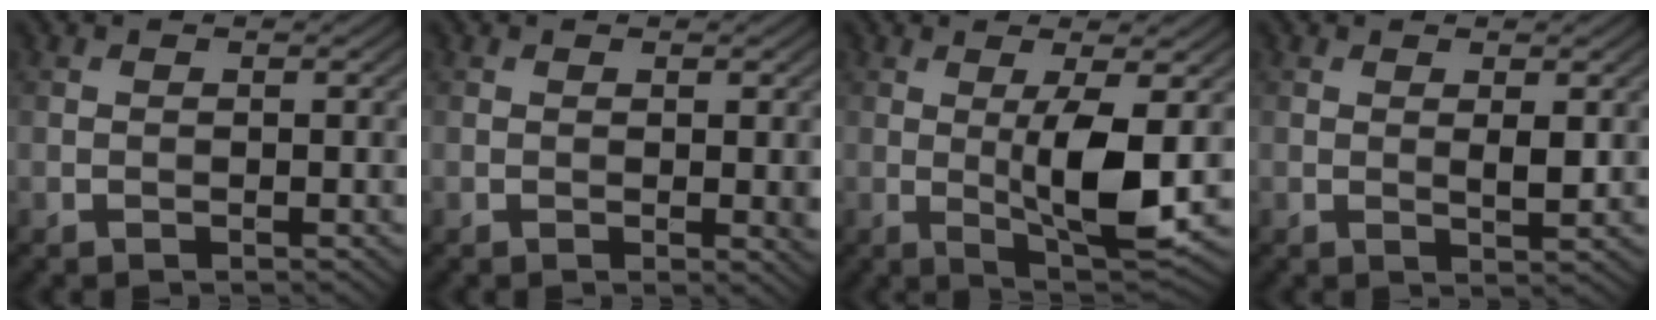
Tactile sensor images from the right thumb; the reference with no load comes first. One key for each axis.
{"total": 1.3, "fx": 0.2, "fy": 0.2, "fz": 1.2, "tx": -0.016, "ty": -0.005, "tz": 0.001}
{"total": 7.7, "fx": 0.1, "fy": 1.6, "fz": 7.5, "tx": -0.136, "ty": -0.002, "tz": 0.006}
{"total": 1.9, "fx": 0.5, "fy": 0.5, "fz": 1.7, "tx": -0.036, "ty": -0.006, "tz": 0.011}